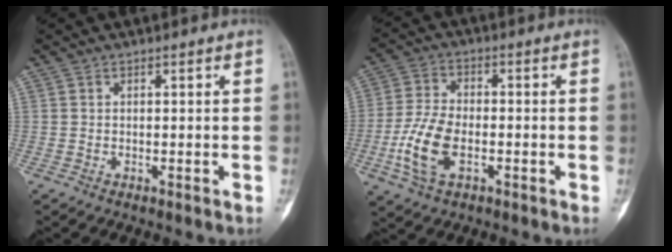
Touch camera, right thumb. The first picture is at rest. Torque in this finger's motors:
{"motor_torque": [0.07, 0.58, 0.50, 0.31, 0.02]}